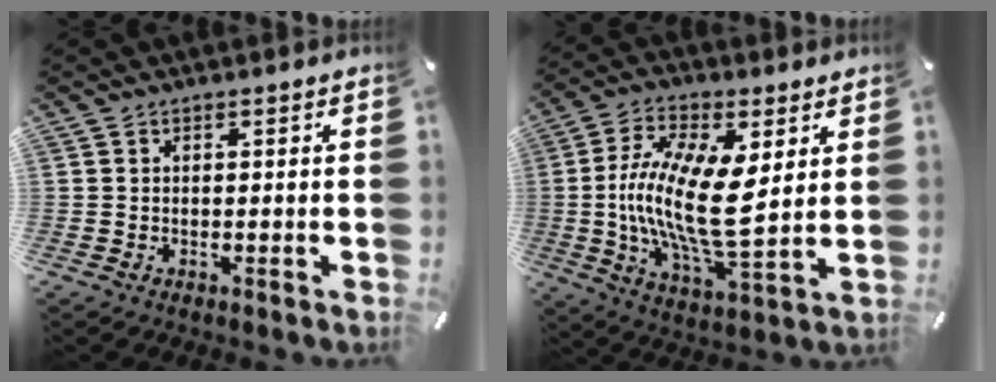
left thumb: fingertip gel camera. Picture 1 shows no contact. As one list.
[{"total": 18.1, "force": [1.4, 7.2, 16.5], "torque": [-0.349, -0.017, 0.018]}]